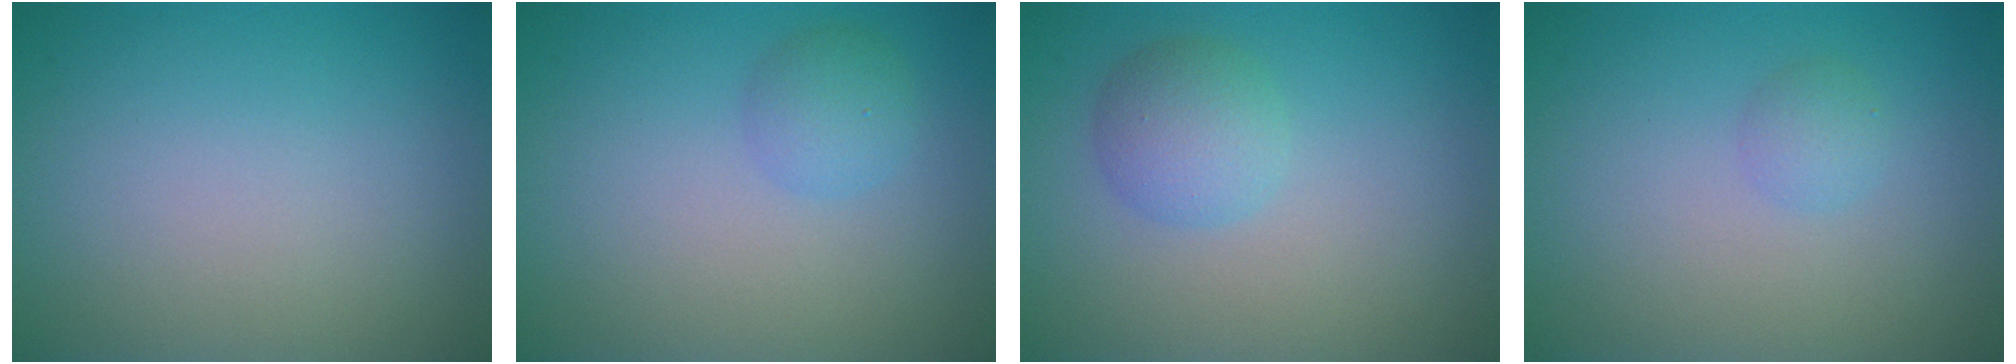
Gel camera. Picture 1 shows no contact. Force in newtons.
{"total": 1.8, "press": 1.8, "slide": 0.1}
{"total": 2.8, "press": 2.8, "slide": 0.1}
{"total": 1.2, "press": 1.2, "slide": 0.1}